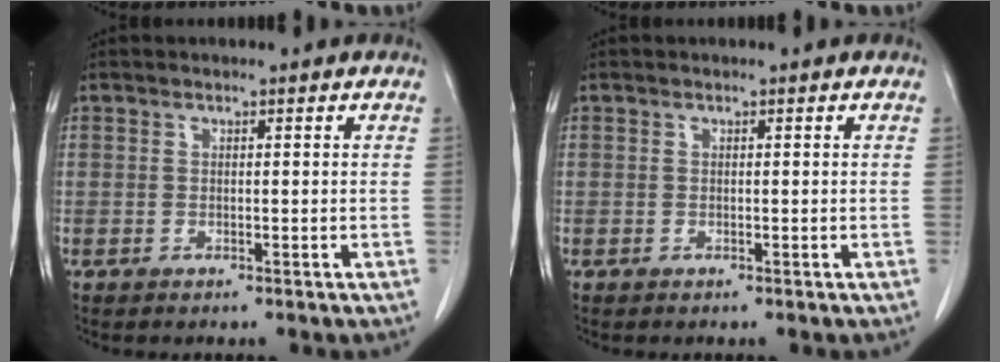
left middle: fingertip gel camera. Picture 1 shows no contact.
{"total": 0.0}